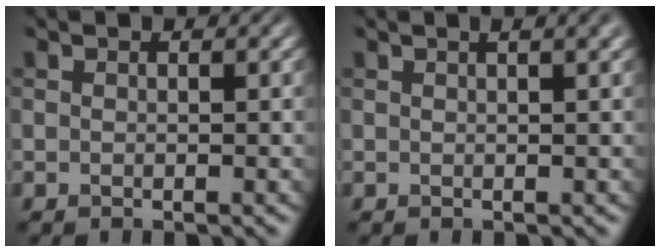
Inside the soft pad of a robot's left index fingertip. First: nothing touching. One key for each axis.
{"total": 3.7, "fx": 1.8, "fy": 1.5, "fz": 2.9, "tx": -0.012, "ty": 0.012, "tz": 0.004}